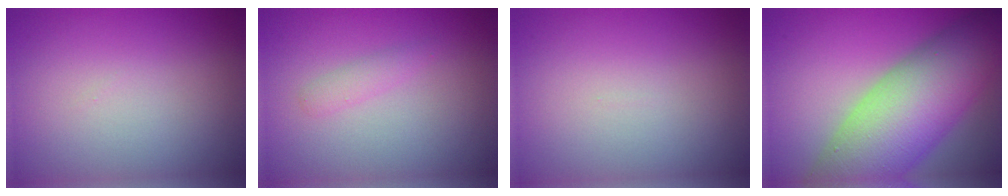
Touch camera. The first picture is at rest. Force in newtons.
{"total": 1.1, "press": 1.1, "slide": 0.1}
{"total": 0.0}
{"total": 13.1, "press": 13.1, "slide": 0.6}